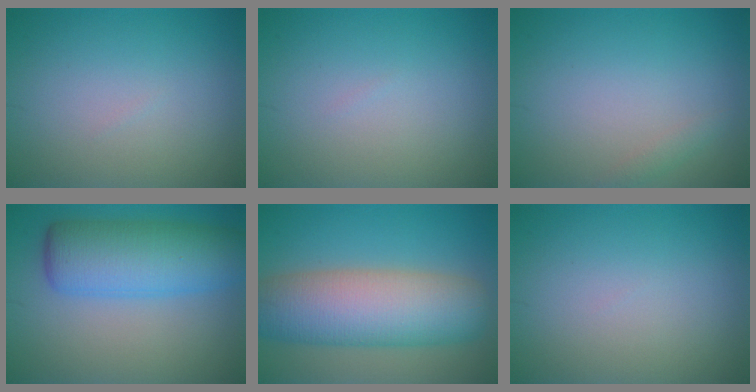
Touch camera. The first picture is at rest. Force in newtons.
{"total": 0.0}
{"total": 0.7, "press": 0.7, "slide": 0.0}
{"total": 7.9, "press": 7.9, "slide": 0.2}
{"total": 10.2, "press": 10.2, "slide": 0.3}
{"total": 0.0}